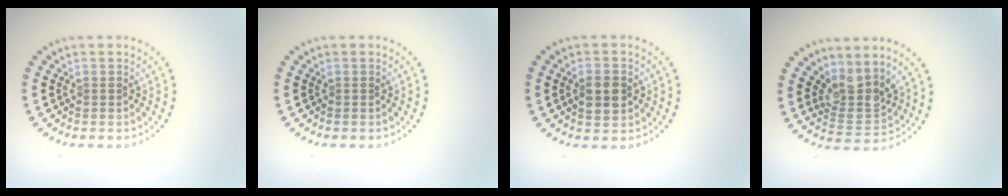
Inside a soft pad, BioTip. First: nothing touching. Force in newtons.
{"total": 0.0}
{"total": 3.3, "press": 3.3, "slide": 0.1}
{"total": 3.5, "press": 2.6, "slide": 2.4}